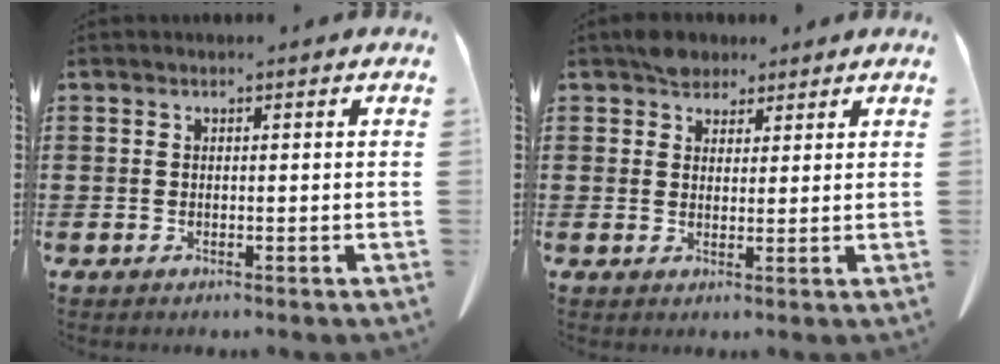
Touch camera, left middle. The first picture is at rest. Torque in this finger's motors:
{"motor_torque": [0.20, 0.14, 0.00, 0.03]}